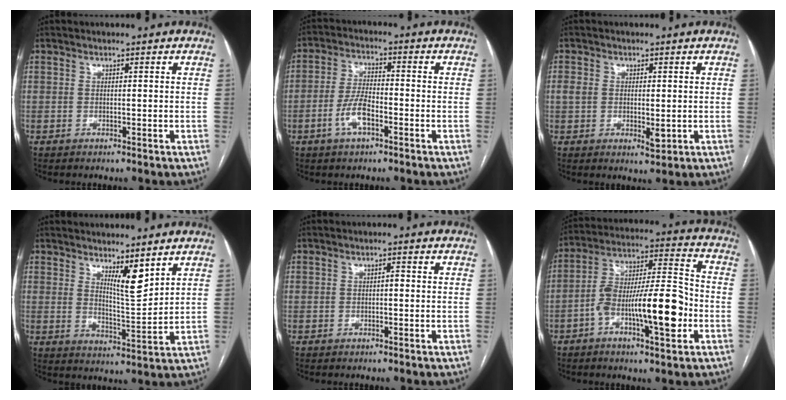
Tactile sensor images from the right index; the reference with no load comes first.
{"total": 6.1, "force": [-2.6, 2.2, 5.0], "torque": [-0.105, 0.007, -0.052]}
{"total": 4.3, "force": [-0.3, 2.4, 3.6], "torque": [-0.061, -0.001, 0.003]}
{"total": 5.6, "force": [3.8, 0.7, 4.0], "torque": [-0.072, -0.021, 0.068]}
{"total": 0.8, "force": [-0.1, 0.4, 0.8], "torque": [-0.012, 0.004, -0.004]}
{"total": 15.6, "force": [-5.0, 3.3, 14.5], "torque": [-0.249, 0.019, -0.081]}